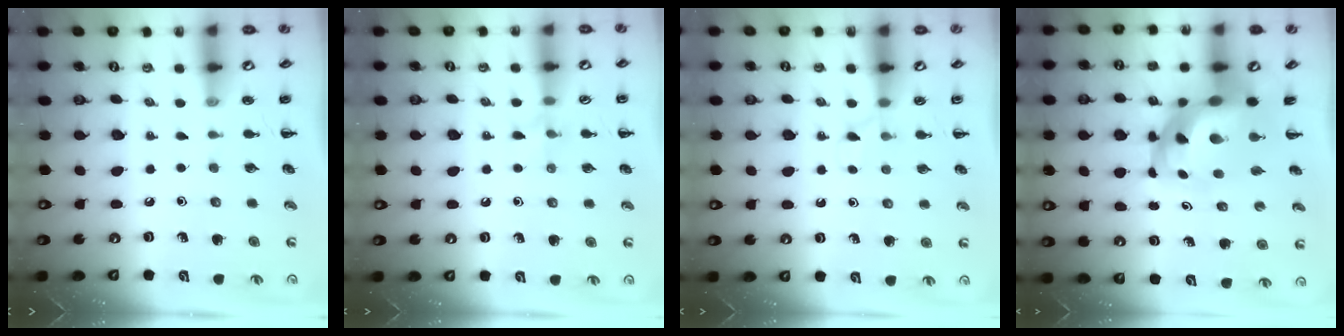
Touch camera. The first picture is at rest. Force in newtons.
{"total": 6.2, "press": 6.0, "slide": 1.2}
{"total": 3.6, "press": 3.3, "slide": 1.3}
{"total": 10.2, "press": 9.8, "slide": 3.0}